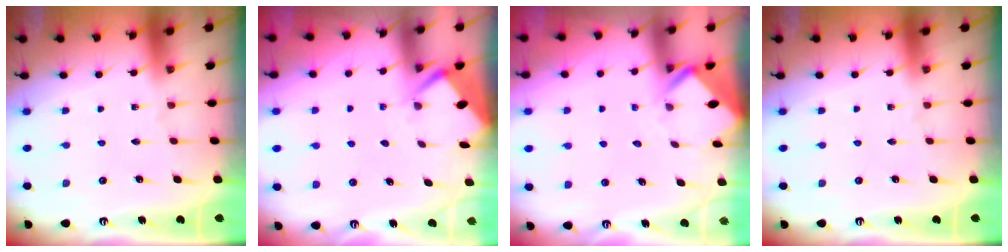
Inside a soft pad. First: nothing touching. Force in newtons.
{"total": 2.6, "press": 2.6, "slide": 0.3}
{"total": 2.7, "press": 2.7, "slide": 0.1}
{"total": 0.0}